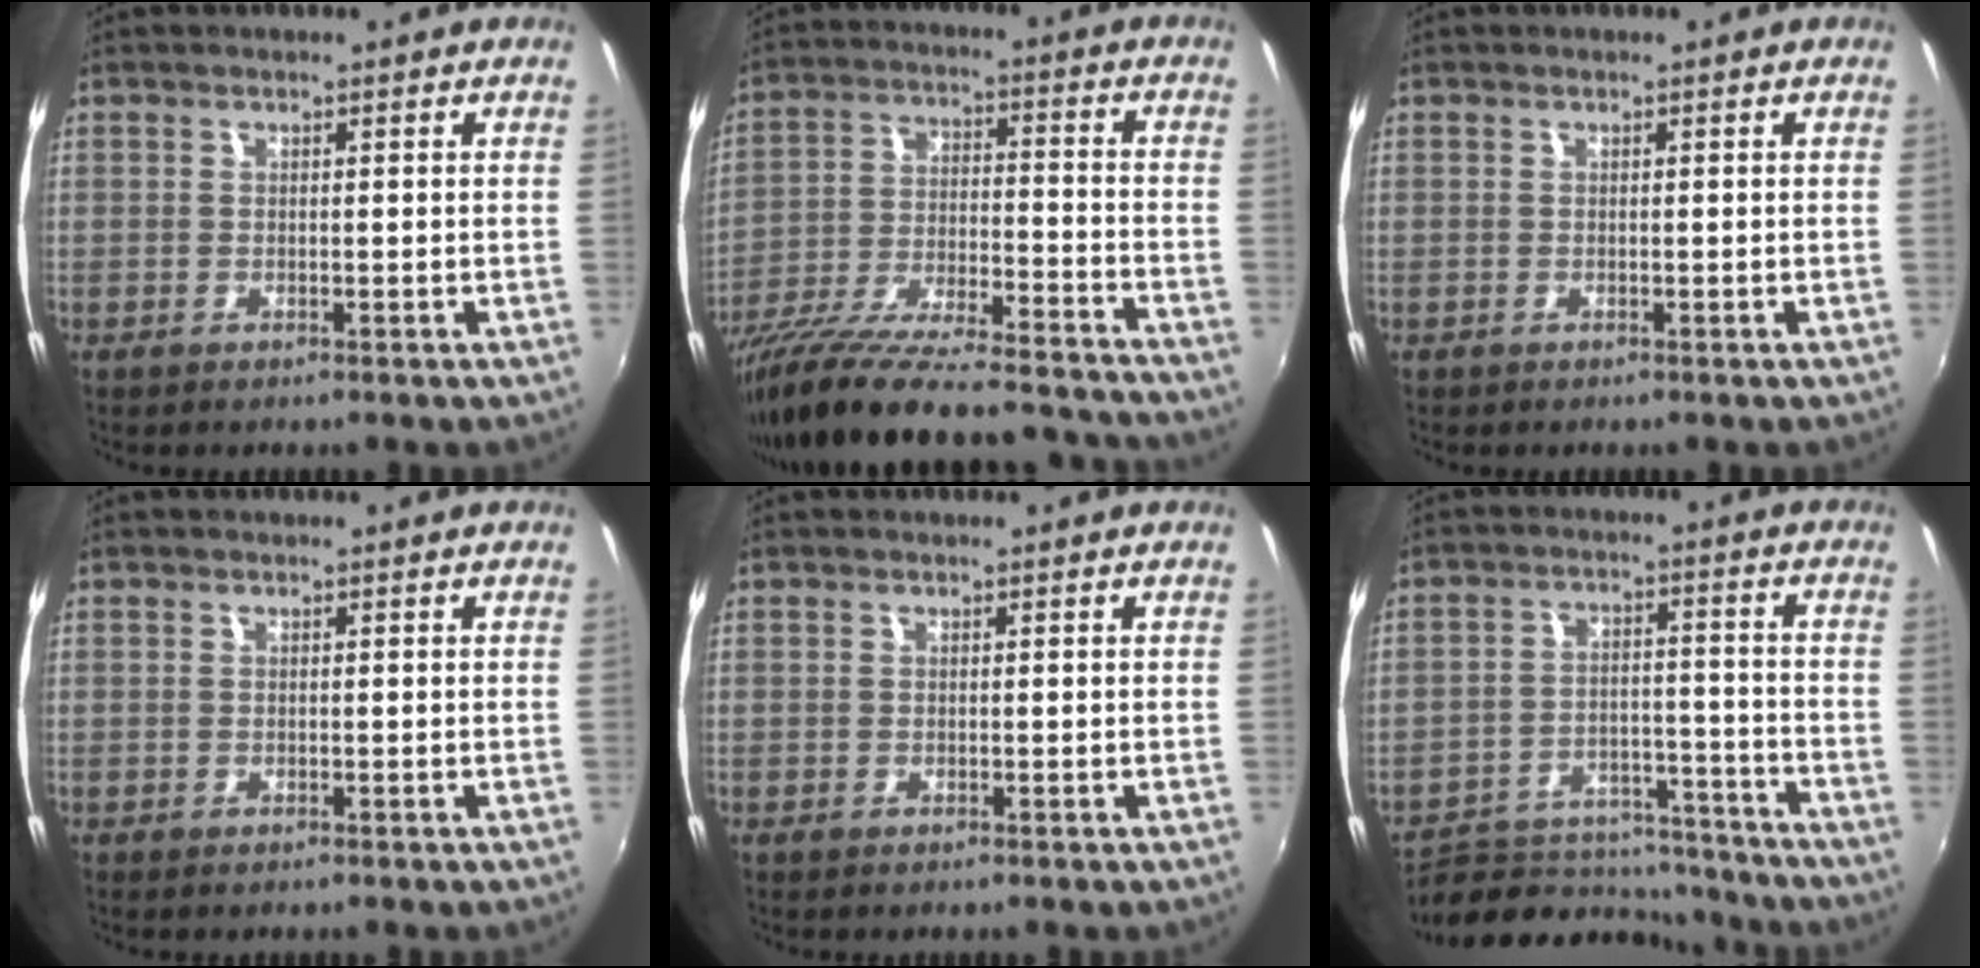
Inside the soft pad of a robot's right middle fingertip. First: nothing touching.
{"total": 25.6, "force": [-22.4, 4.0, 11.8], "torque": [-0.211, -0.051, -0.342]}
{"total": 0.0}
{"total": 0.0}
{"total": 0.0}
{"total": 12.4, "force": [-10.8, 5.6, 2.1], "torque": [-0.043, 0.030, -0.148]}